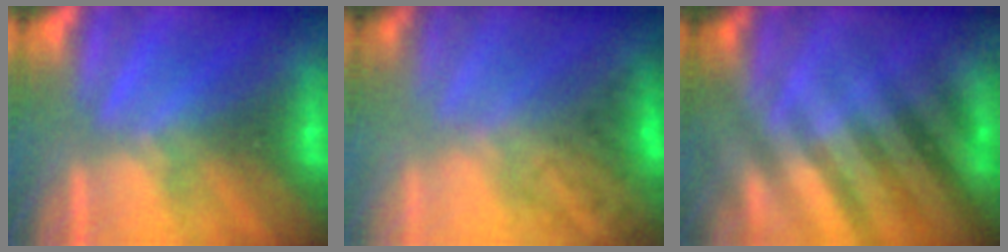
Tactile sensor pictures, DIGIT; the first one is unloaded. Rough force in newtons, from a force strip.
{"total": 3.8}
{"total": 2.7}